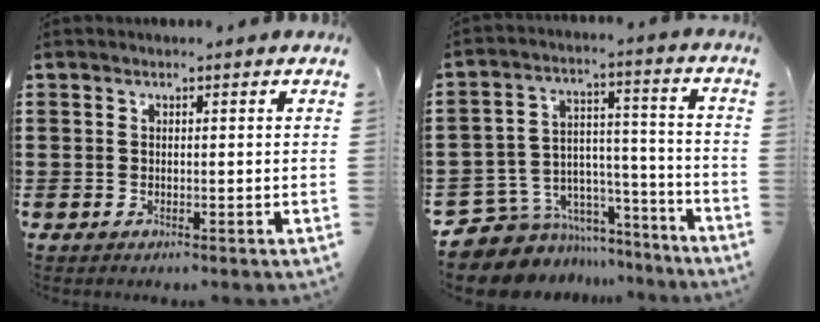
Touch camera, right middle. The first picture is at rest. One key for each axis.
{"total": 8.8, "fx": -7.2, "fy": 4.8, "fz": 1.5, "tx": -0.048, "ty": 0.010, "tz": -0.136}